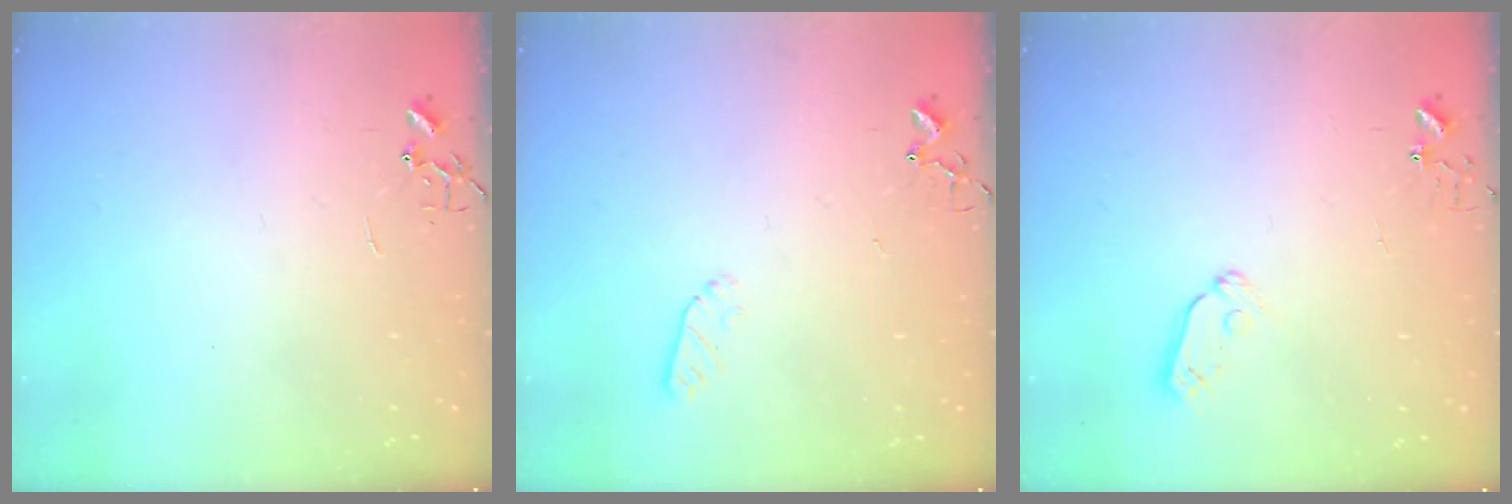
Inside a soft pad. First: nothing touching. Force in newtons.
{"total": 3.9, "press": 3.9, "slide": 0.4}
{"total": 5.9, "press": 5.8, "slide": 1.0}